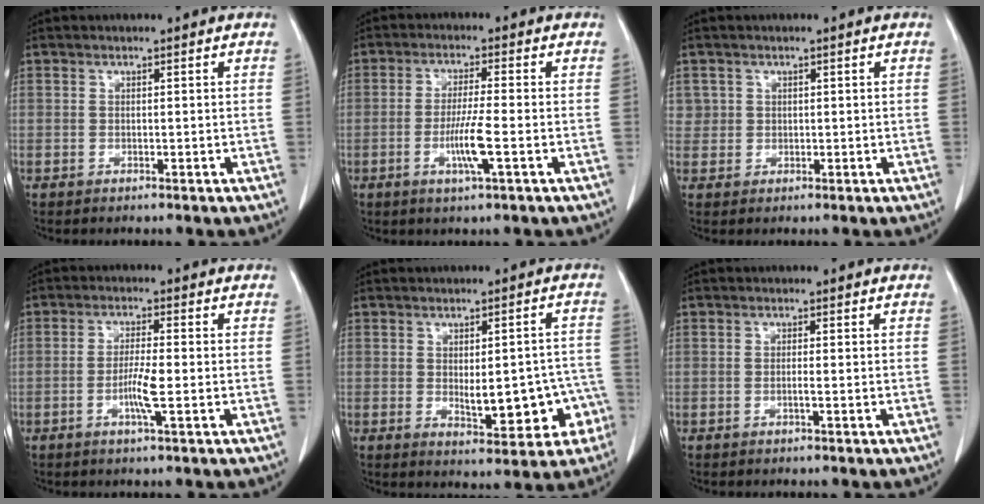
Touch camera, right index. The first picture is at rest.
{"total": 5.9, "force": [-1.8, -0.2, 5.6], "torque": [-0.107, -0.011, -0.034]}
{"total": 1.9, "force": [0.7, 1.7, -0.1], "torque": [0.019, 0.001, 0.007]}
{"total": 4.5, "force": [-1.3, 0.0, 4.3], "torque": [-0.084, -0.006, -0.026]}
{"total": 9.9, "force": [-2.4, 4.2, 8.6], "torque": [-0.101, 0.021, -0.016]}
{"total": 0.8, "force": [-0.3, -0.1, 0.7], "torque": [-0.014, 0.001, -0.006]}